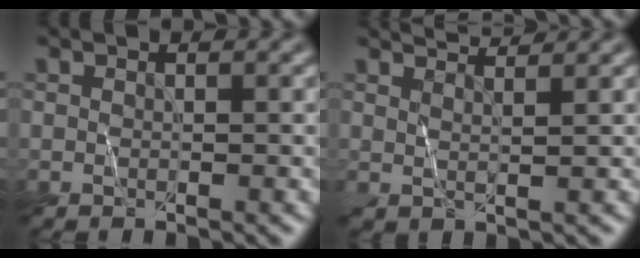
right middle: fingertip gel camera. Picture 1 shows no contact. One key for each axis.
{"total": 3.9, "fx": 3.3, "fy": 0.8, "fz": 1.8, "tx": -0.017, "ty": 0.017, "tz": 0.031}